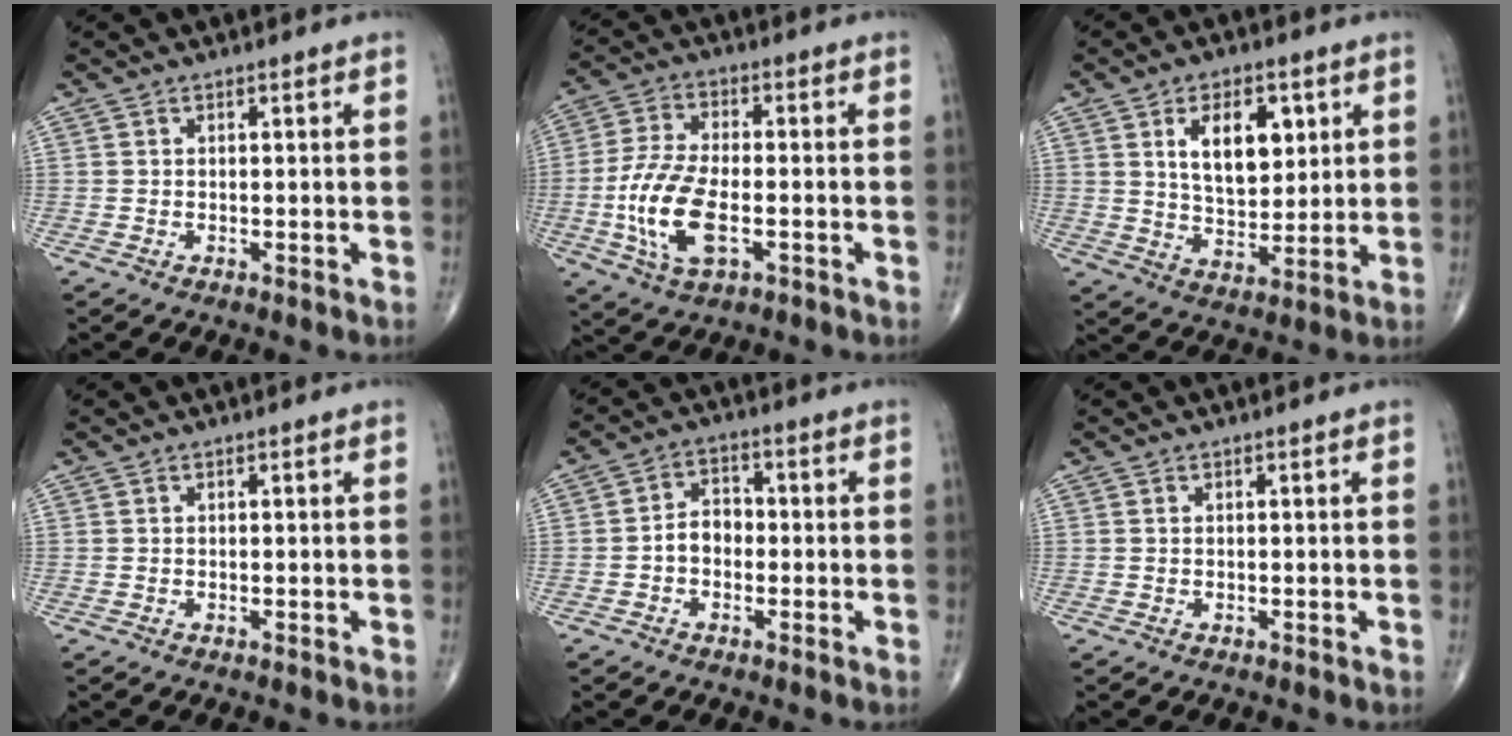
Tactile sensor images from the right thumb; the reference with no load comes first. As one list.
[{"total": 12.6, "force": [-3.0, 5.9, 10.7], "torque": [-0.224, 0.010, -0.055]}, {"total": 11.6, "force": [3.9, 6.6, 8.8], "torque": [-0.108, -0.021, 0.073]}, {"total": 0.0}, {"total": 4.8, "force": [-1.1, 3.6, 3.0], "torque": [-0.034, 0.022, -0.029]}, {"total": 0.0}]